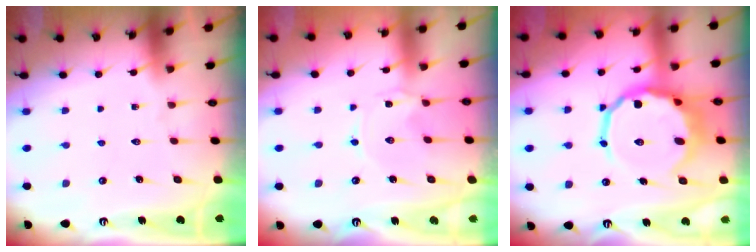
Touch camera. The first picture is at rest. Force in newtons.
{"total": 0.0}
{"total": 13.1, "press": 12.7, "slide": 3.3}